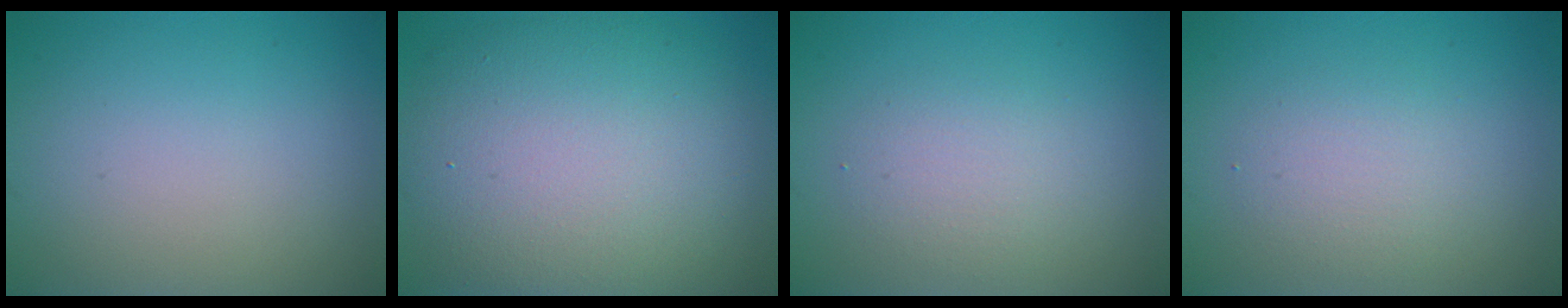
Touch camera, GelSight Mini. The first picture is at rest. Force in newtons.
{"total": 11.8, "press": 11.7, "slide": 1.0}
{"total": 2.4, "press": 2.4, "slide": 0.1}
{"total": 2.3, "press": 2.3, "slide": 0.1}